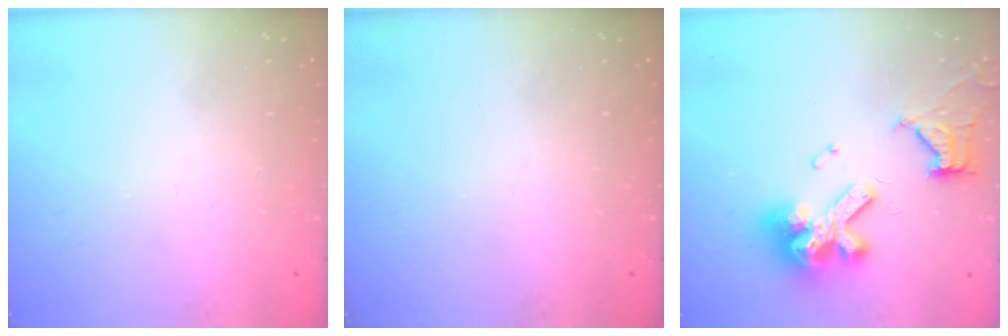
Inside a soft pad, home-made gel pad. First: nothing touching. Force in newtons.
{"total": 0.0}
{"total": 15.7, "press": 15.6, "slide": 1.7}